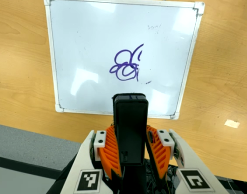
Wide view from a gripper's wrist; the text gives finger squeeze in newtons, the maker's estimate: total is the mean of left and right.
{"total": 8.4, "left": 6.8, "right": 9.9}